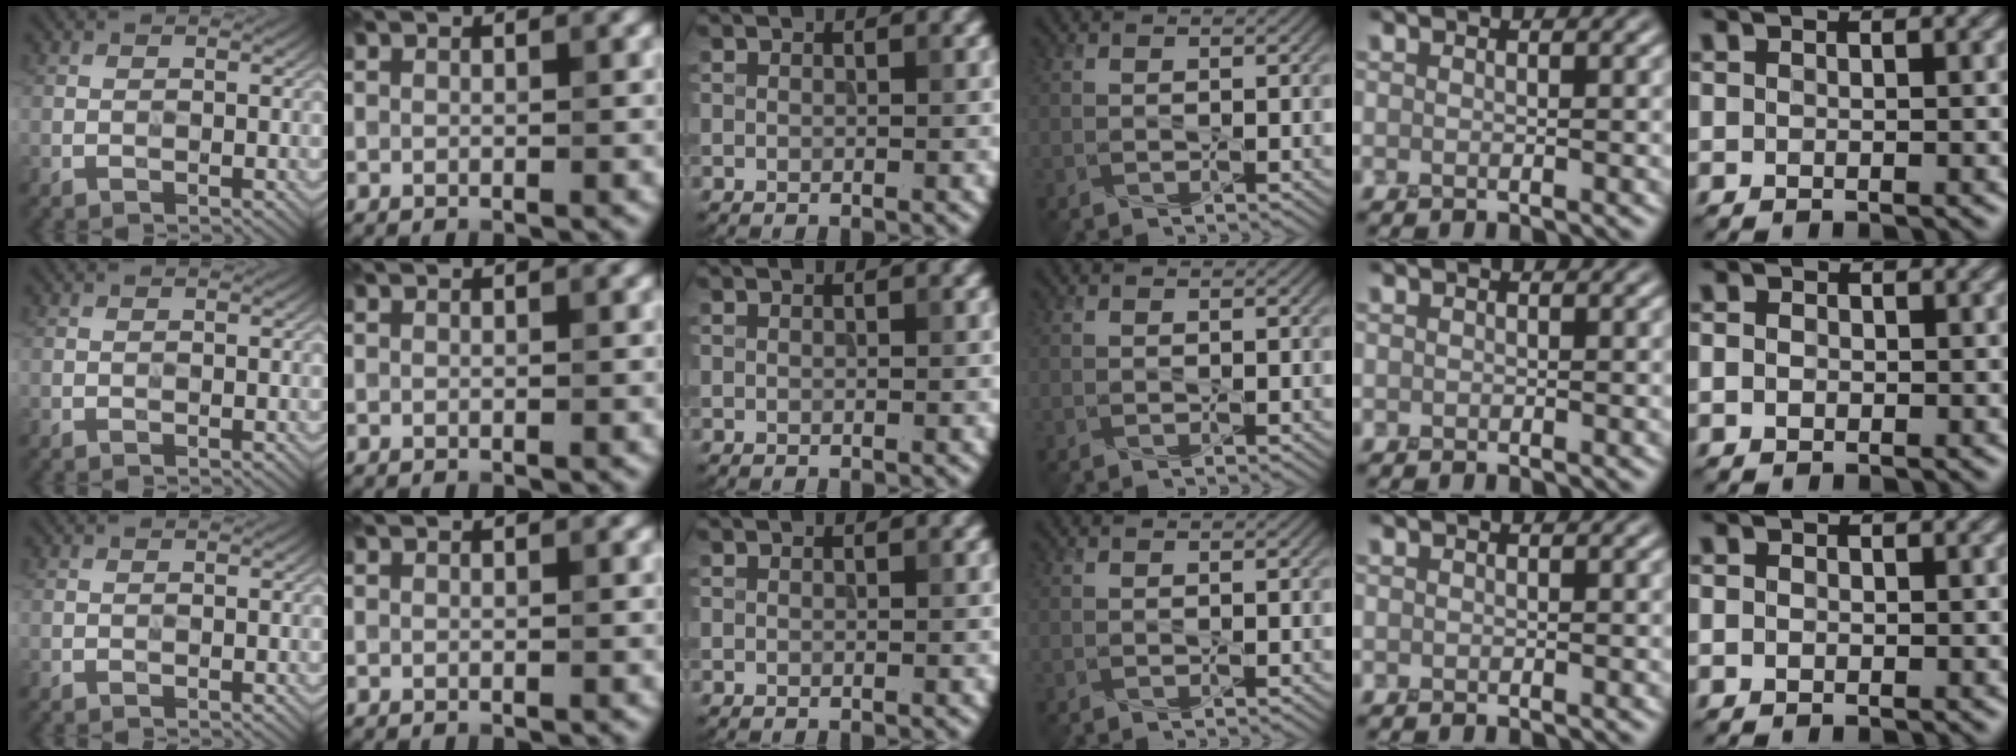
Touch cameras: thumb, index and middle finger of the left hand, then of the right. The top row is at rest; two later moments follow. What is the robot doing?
{"motion": "press", "object": "button"}